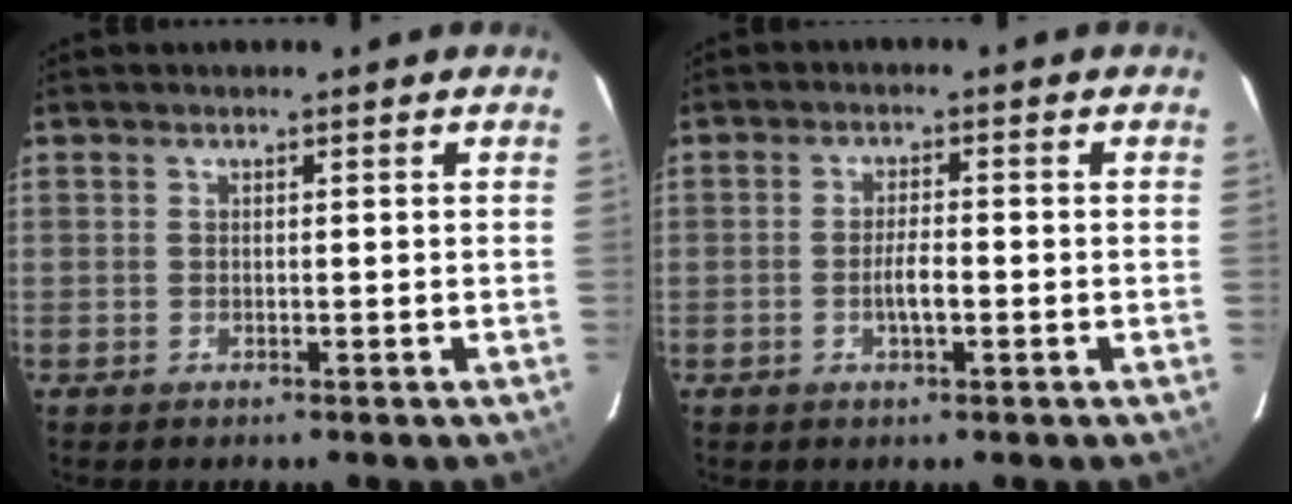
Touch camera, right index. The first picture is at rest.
{"total": 3.2, "force": [-1.0, 0.8, 2.9], "torque": [-0.056, -0.002, -0.017]}